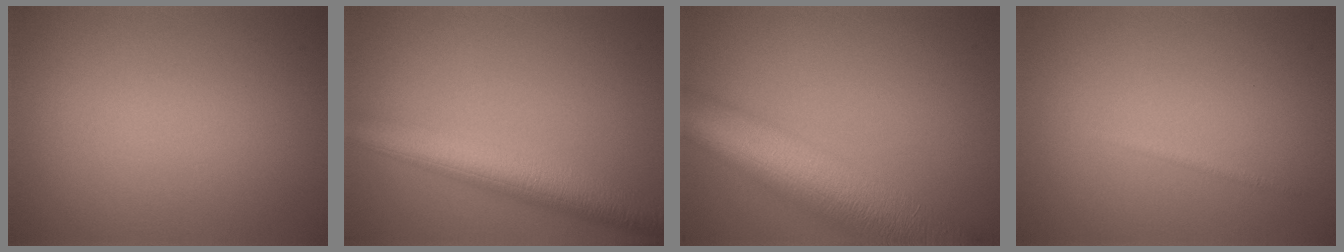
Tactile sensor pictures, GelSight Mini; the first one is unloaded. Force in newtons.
{"total": 7.1, "press": 7.1, "slide": 0.0}
{"total": 12.0, "press": 12.0, "slide": 0.6}
{"total": 0.6, "press": 0.6, "slide": 0.0}